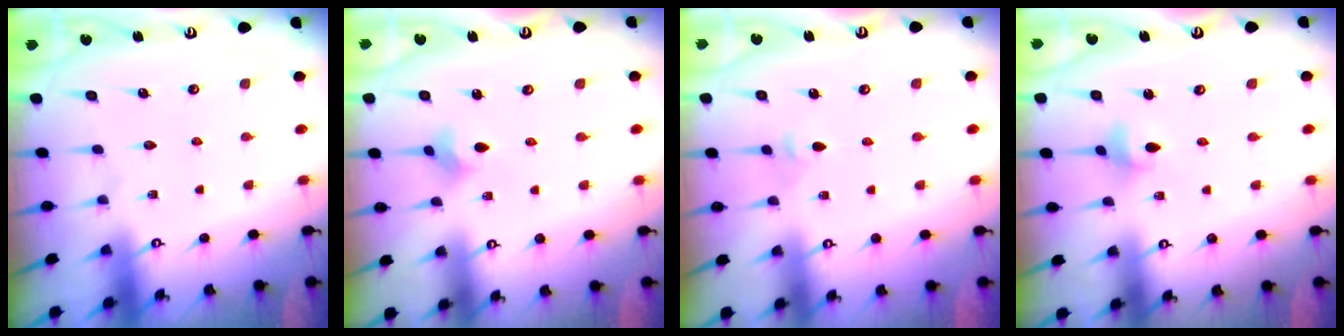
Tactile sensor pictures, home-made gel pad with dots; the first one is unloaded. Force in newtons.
{"total": 3.0, "press": 2.9, "slide": 0.5}
{"total": 3.6, "press": 3.5, "slide": 0.8}
{"total": 2.4, "press": 2.4, "slide": 0.4}